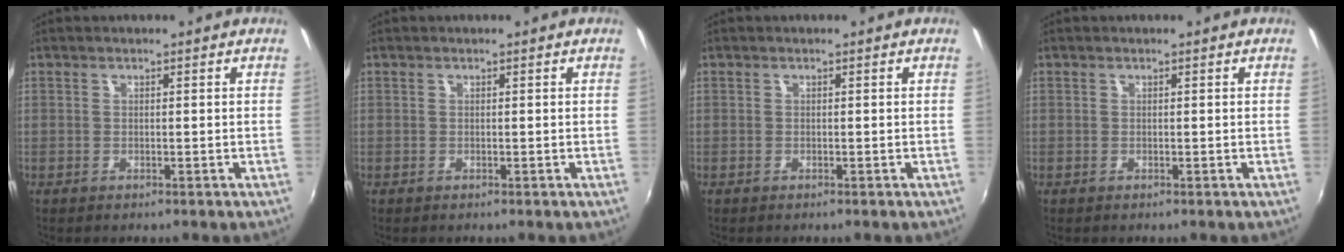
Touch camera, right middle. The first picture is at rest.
{"total": 0.0}
{"total": 0.0}
{"total": 0.0}